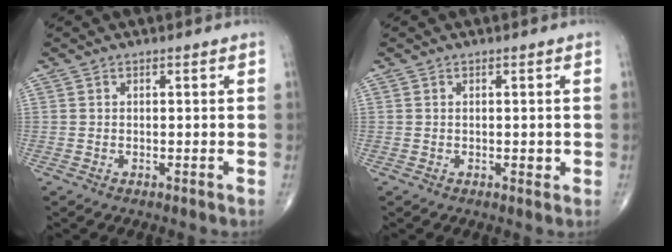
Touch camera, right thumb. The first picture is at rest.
{"total": 1.4, "force": [-0.1, 0.7, 1.1], "torque": [-0.011, -0.002, -0.002]}